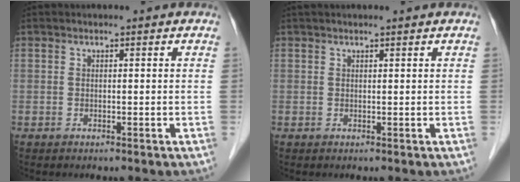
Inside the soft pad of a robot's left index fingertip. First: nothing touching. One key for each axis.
{"total": 2.1, "fx": 1.7, "fy": -0.2, "fz": 1.1, "tx": -0.012, "ty": 0.021, "tz": 0.029}